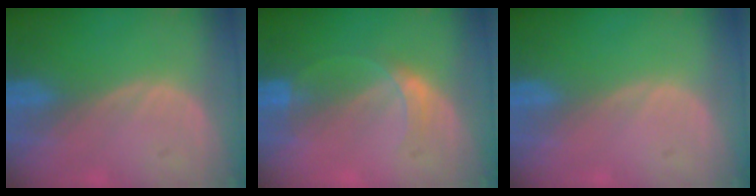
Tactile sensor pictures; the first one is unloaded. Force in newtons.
{"total": 2.9, "press": 2.9, "slide": 0.1}
{"total": 0.0}